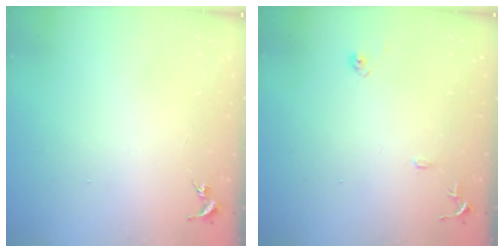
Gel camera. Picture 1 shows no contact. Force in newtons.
{"total": 9.1, "press": 9.1, "slide": 0.8}